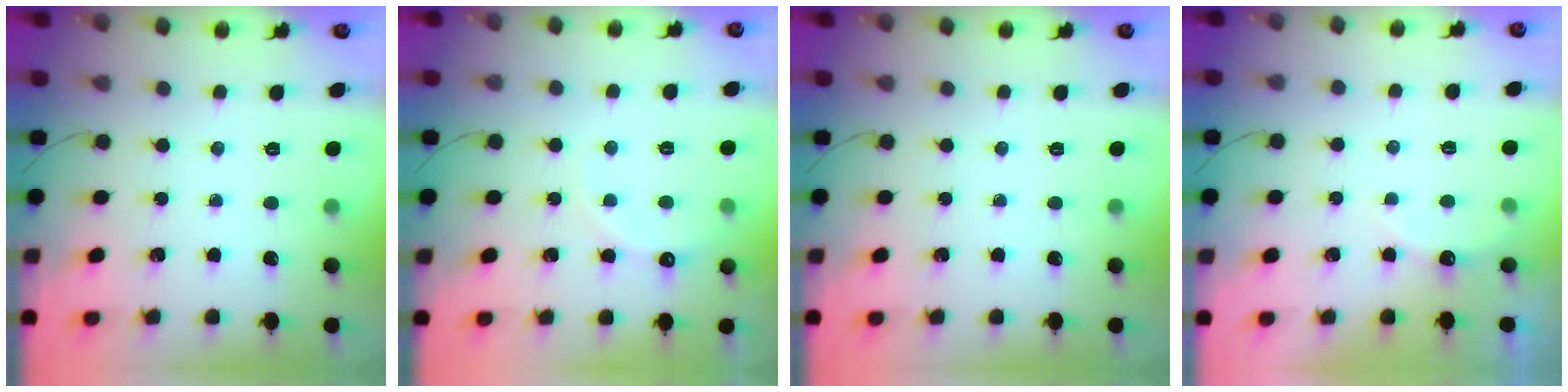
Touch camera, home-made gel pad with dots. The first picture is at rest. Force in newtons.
{"total": 6.5, "press": 6.3, "slide": 1.4}
{"total": 0.0}
{"total": 7.2, "press": 7.1, "slide": 1.1}